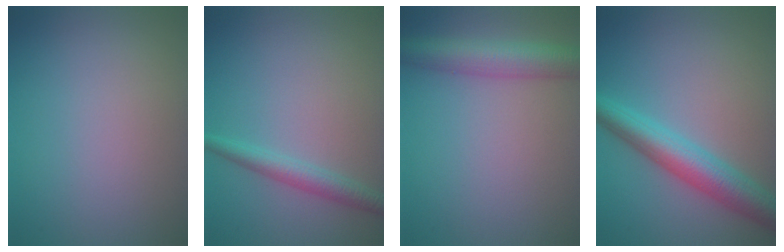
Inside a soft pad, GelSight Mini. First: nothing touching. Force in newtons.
{"total": 2.4, "press": 2.4, "slide": 0.1}
{"total": 5.3, "press": 5.3, "slide": 0.2}
{"total": 5.6, "press": 5.6, "slide": 0.2}